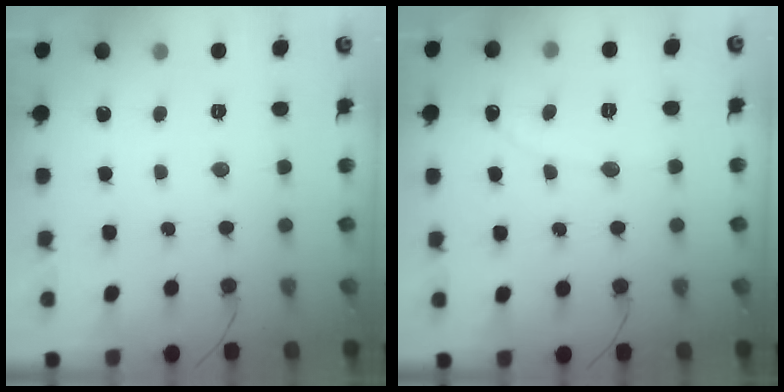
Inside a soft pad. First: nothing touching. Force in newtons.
{"total": 1.9, "press": 1.9, "slide": 0.1}